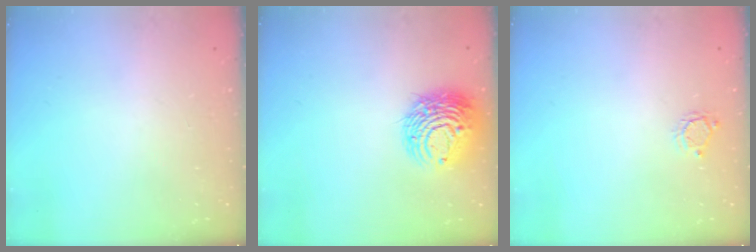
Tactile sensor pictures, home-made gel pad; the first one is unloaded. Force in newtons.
{"total": 11.7, "press": 11.6, "slide": 1.3}
{"total": 3.5, "press": 3.5, "slide": 0.3}